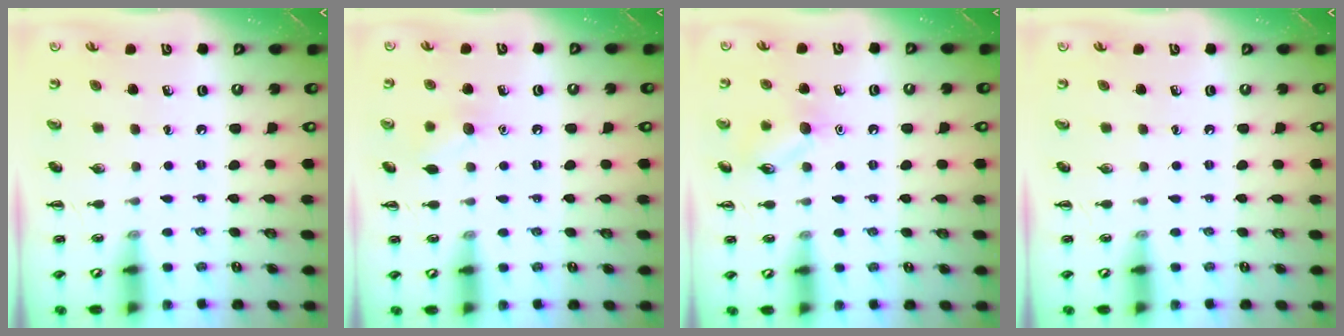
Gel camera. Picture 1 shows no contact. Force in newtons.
{"total": 7.6, "press": 7.4, "slide": 2.0}
{"total": 8.2, "press": 8.1, "slide": 1.2}
{"total": 0.0}